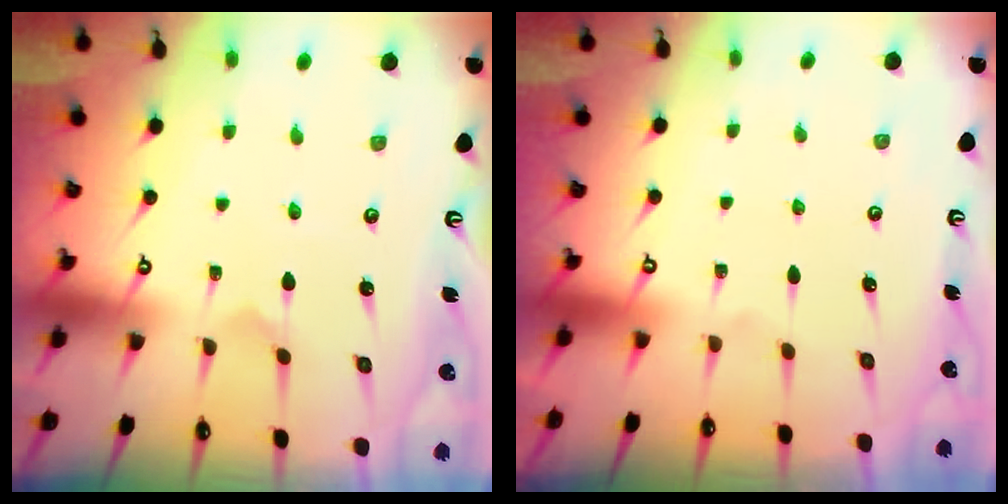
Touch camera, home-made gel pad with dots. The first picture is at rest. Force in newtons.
{"total": 0.0}